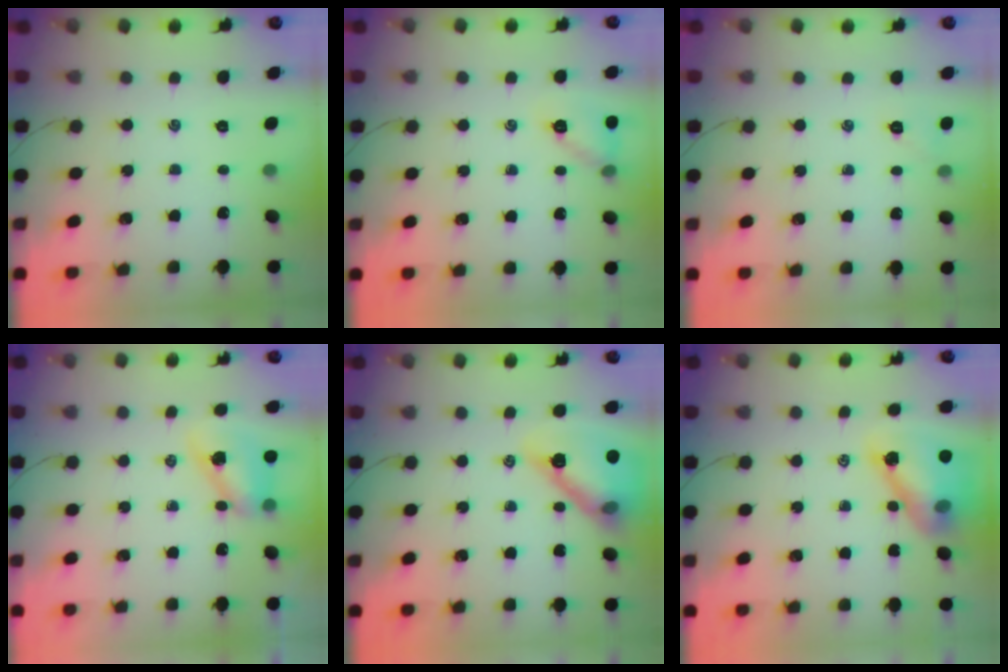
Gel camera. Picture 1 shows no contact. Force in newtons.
{"total": 10.0, "press": 9.8, "slide": 1.7}
{"total": 5.2, "press": 5.0, "slide": 1.4}
{"total": 8.1, "press": 8.0, "slide": 1.3}
{"total": 18.4, "press": 18.1, "slide": 2.8}
{"total": 11.9, "press": 11.5, "slide": 3.4}